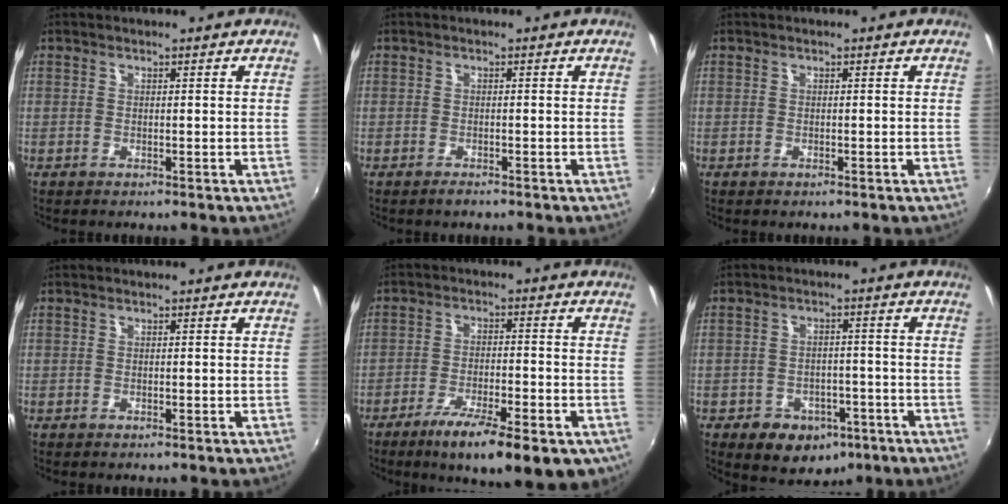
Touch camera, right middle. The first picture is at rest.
{"total": 1.0, "force": [-0.9, 0.4, 0.4], "torque": [-0.007, -0.003, -0.017]}
{"total": 0.0}
{"total": 0.0}
{"total": 15.0, "force": [-9.0, 4.1, 11.3], "torque": [-0.192, -0.035, -0.133]}
{"total": 10.2, "force": [-5.6, 7.2, 4.4], "torque": [-0.096, 0.012, -0.056]}